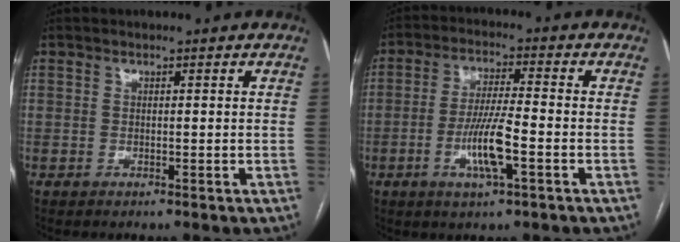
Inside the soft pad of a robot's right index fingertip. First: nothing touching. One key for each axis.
{"total": 7.8, "fx": -2.7, "fy": 0.6, "fz": 7.3, "tx": -0.143, "ty": -0.006, "tz": -0.051}